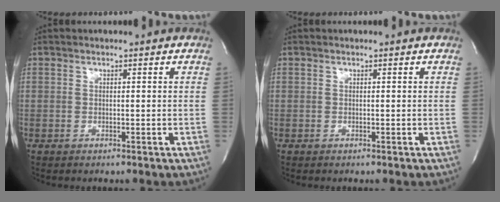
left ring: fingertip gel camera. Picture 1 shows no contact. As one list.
[{"total": 0.0}]